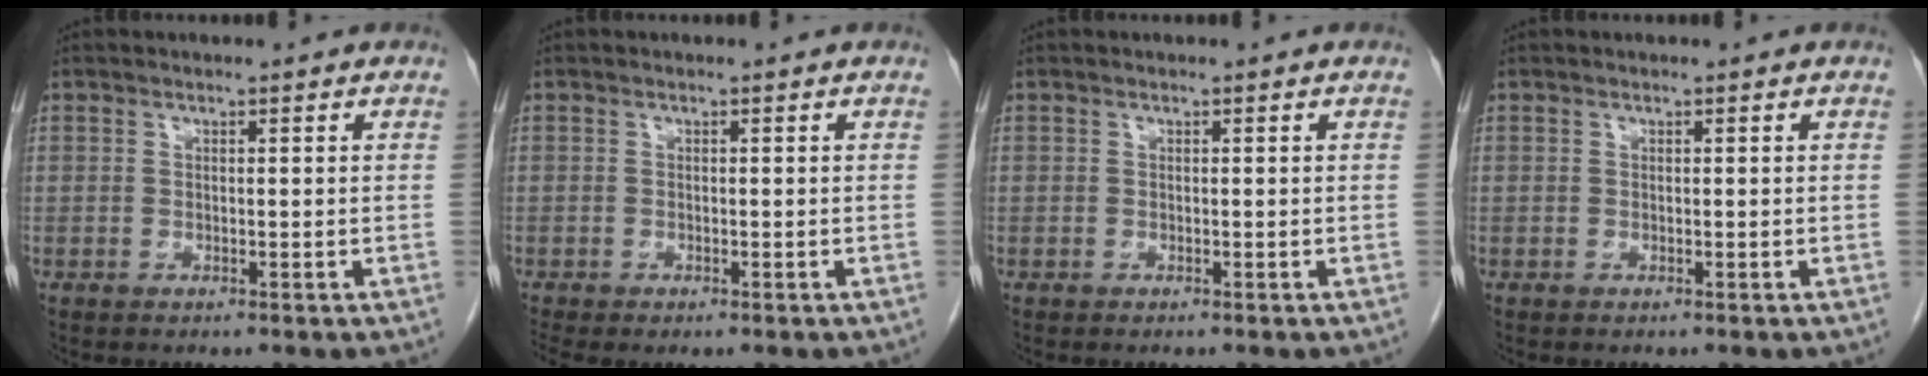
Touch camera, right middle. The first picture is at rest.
{"total": 2.0, "force": [-1.4, 0.7, 1.3], "torque": [-0.020, -0.007, -0.021]}
{"total": 0.0}
{"total": 0.0}